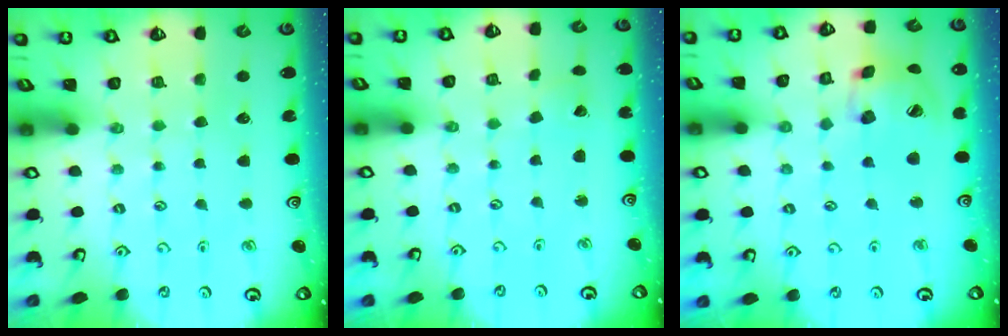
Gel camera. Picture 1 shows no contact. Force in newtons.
{"total": 2.2, "press": 2.2, "slide": 0.2}
{"total": 20.0, "press": 19.7, "slide": 2.9}